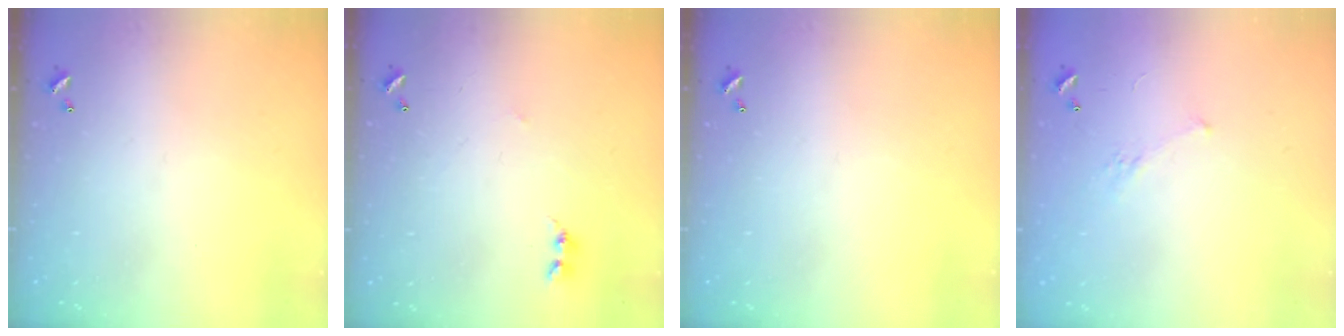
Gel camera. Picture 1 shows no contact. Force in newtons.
{"total": 2.8, "press": 2.7, "slide": 0.4}
{"total": 0.0}
{"total": 2.8, "press": 2.6, "slide": 1.1}